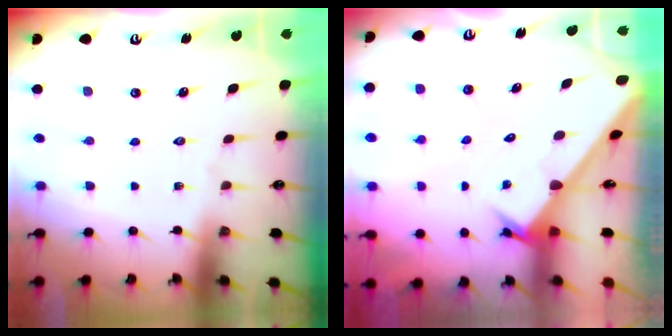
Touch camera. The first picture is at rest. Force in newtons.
{"total": 2.8, "press": 2.7, "slide": 0.3}